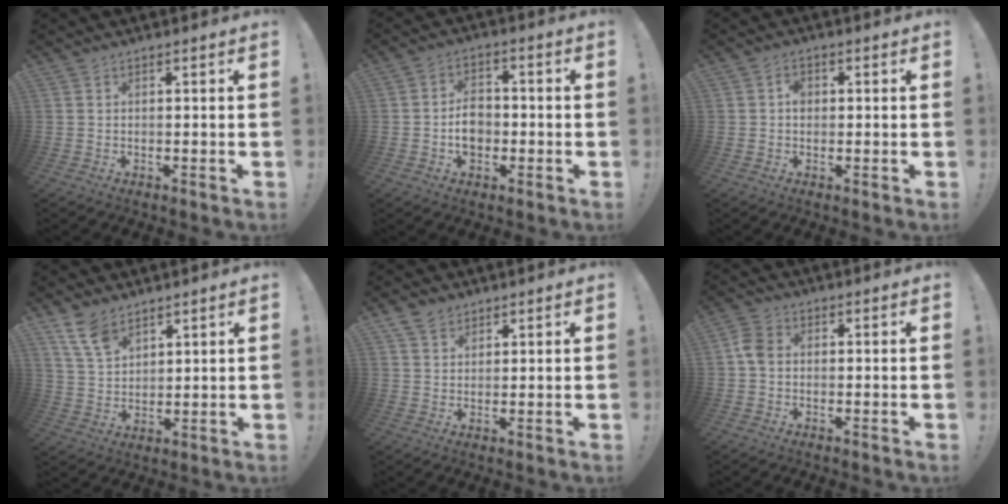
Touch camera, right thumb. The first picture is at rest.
{"total": 7.3, "force": [-1.4, 5.5, 4.5], "torque": [-0.065, 0.007, -0.025]}
{"total": 2.8, "force": [-0.1, 2.2, 1.7], "torque": [-0.029, 0.008, -0.002]}
{"total": 8.8, "force": [6.2, 4.6, 4.2], "torque": [-0.089, -0.026, 0.123]}
{"total": 4.2, "force": [2.9, 2.7, 1.2], "torque": [-0.024, -0.009, 0.055]}
{"total": 5.4, "force": [-0.1, 3.9, 3.6], "torque": [-0.080, 0.014, 0.001]}